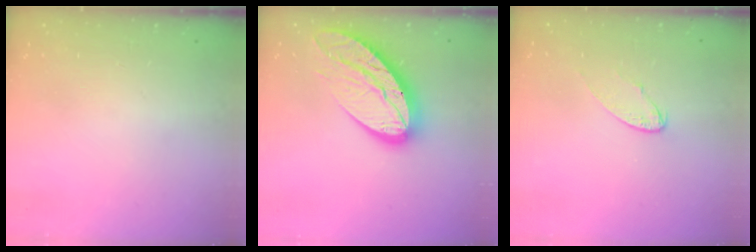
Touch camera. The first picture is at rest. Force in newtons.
{"total": 15.9, "press": 15.7, "slide": 2.2}
{"total": 6.3, "press": 6.3, "slide": 0.4}